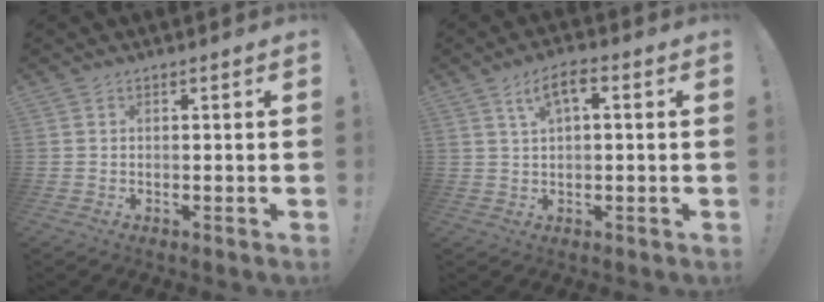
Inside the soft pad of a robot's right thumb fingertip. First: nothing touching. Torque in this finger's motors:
{"motor_torque": [0.81, 0.81, 0.04, 0.04, 0.00]}